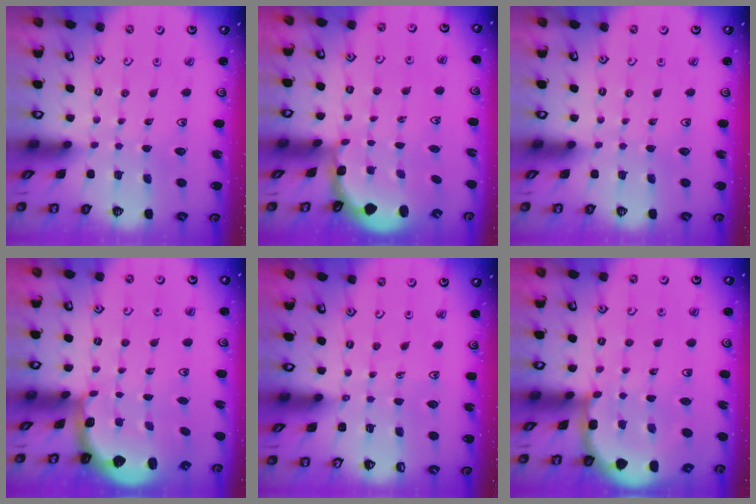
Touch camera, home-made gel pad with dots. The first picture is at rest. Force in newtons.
{"total": 2.9, "press": 1.7, "slide": 2.3}
{"total": 0.0}
{"total": 2.6, "press": 2.1, "slide": 1.7}
{"total": 3.8, "press": 3.6, "slide": 1.2}
{"total": 6.4, "press": 5.9, "slide": 2.4}